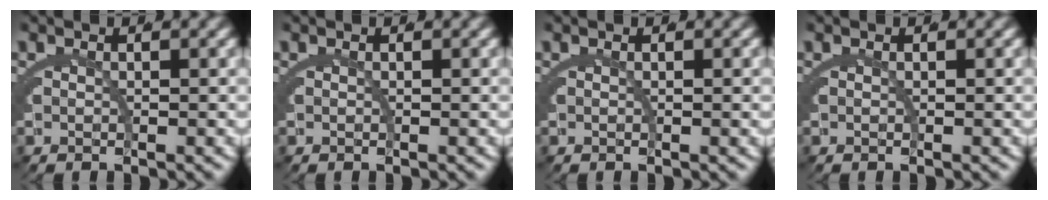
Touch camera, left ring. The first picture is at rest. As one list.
[{"total": 0.0}, {"total": 0.0}, {"total": 0.0}]